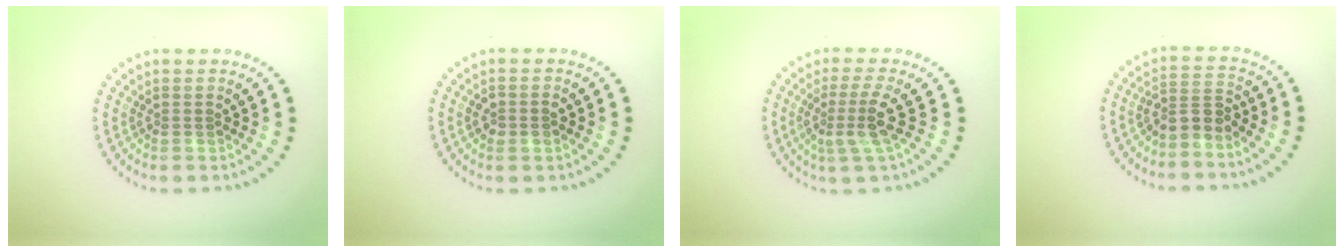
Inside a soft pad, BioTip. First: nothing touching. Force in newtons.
{"total": 1.4, "press": 1.4, "slide": 0.2}
{"total": 3.2, "press": 2.3, "slide": 2.3}
{"total": 2.6, "press": 2.0, "slide": 1.6}